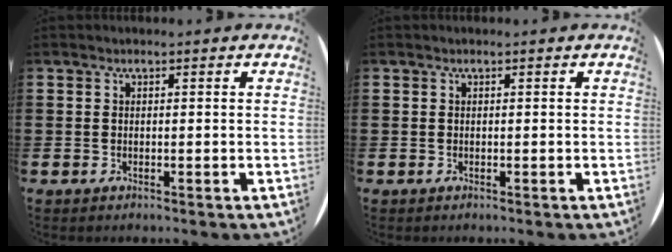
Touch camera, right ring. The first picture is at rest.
{"total": 0.0}